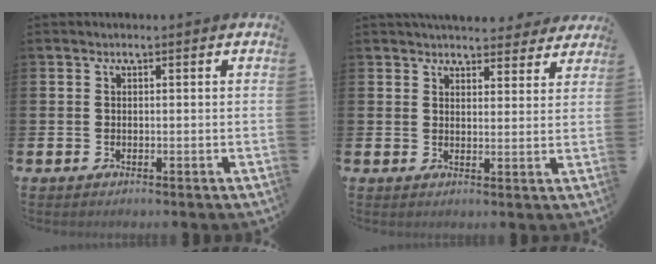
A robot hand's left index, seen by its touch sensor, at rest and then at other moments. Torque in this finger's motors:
{"motor_torque": [0.57, -1.22, -0.08, 0.15]}